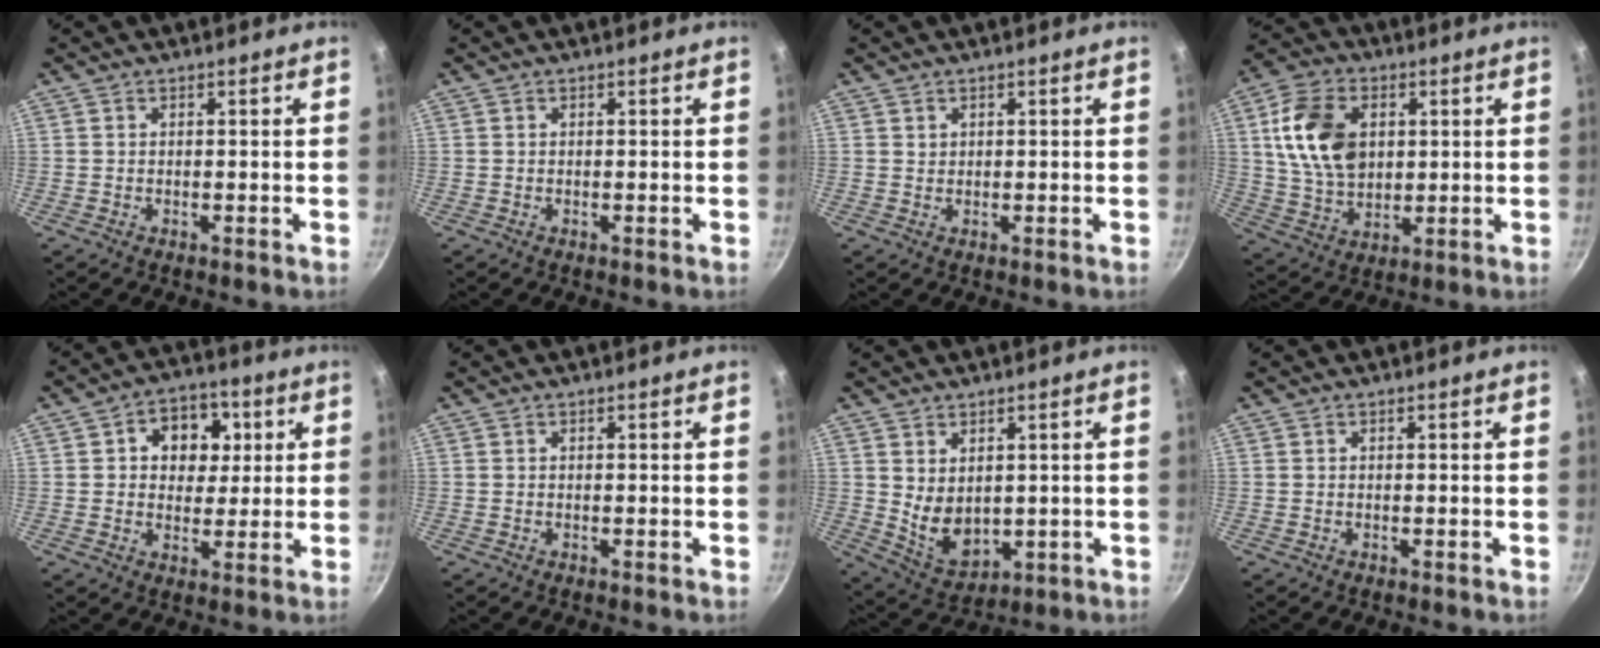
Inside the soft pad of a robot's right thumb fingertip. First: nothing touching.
{"total": 0.0}
{"total": 0.7, "force": [0.4, 0.5, 0.1], "torque": [0.000, 0.000, 0.008]}
{"total": 14.9, "force": [3.1, 10.5, 10.1], "torque": [-0.169, -0.003, 0.062]}
{"total": 9.9, "force": [2.5, 7.9, 5.5], "torque": [-0.033, -0.002, 0.027]}
{"total": 0.0}
{"total": 7.6, "force": [1.6, 5.3, 5.3], "torque": [-0.074, -0.027, 0.052]}
{"total": 0.0}